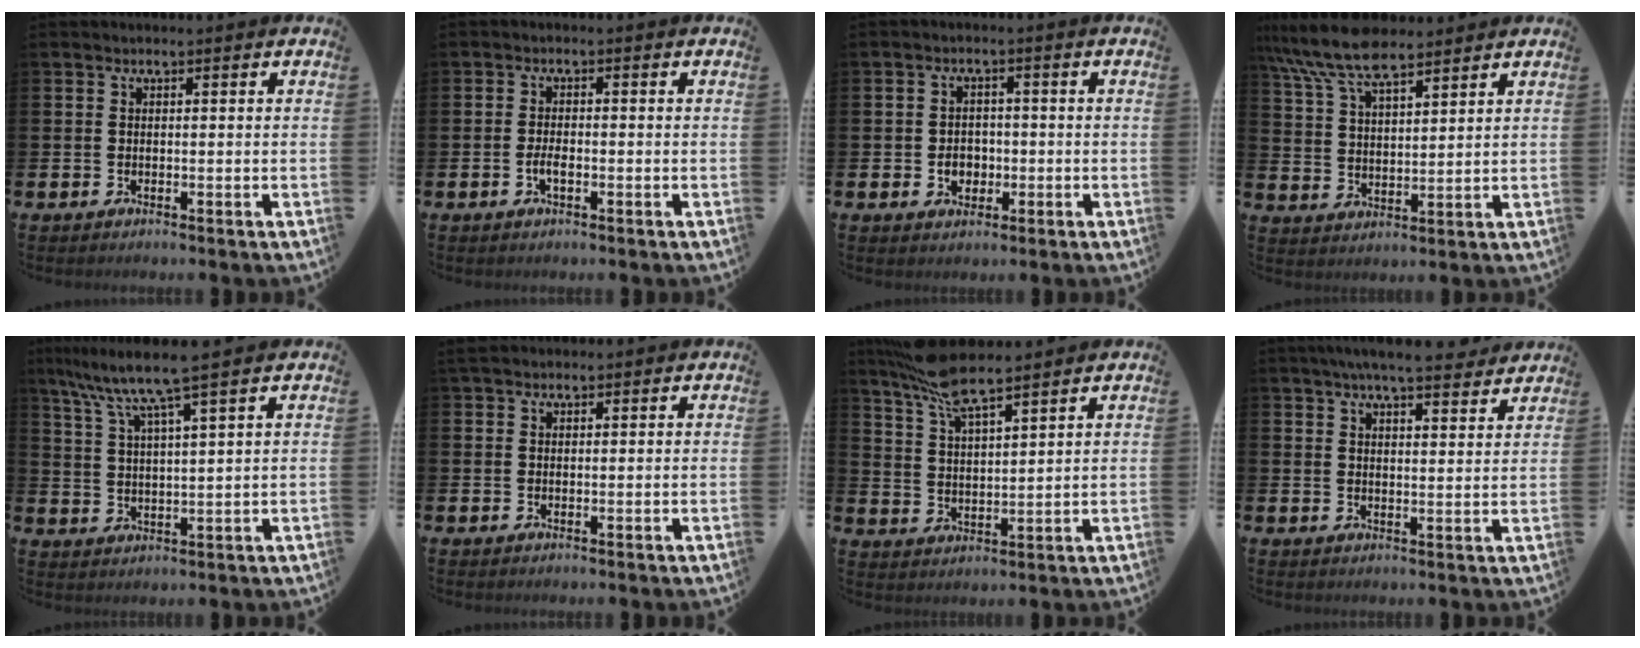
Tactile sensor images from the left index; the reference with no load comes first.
{"total": 1.9, "force": [-0.7, 0.8, 1.6], "torque": [-0.039, 0.005, -0.012]}
{"total": 2.9, "force": [-0.7, 2.4, 1.4], "torque": [-0.016, -0.001, -0.021]}
{"total": 8.8, "force": [7.6, 2.5, 3.7], "torque": [-0.096, -0.027, 0.138]}
{"total": 7.4, "force": [6.0, 0.1, 4.3], "torque": [-0.110, -0.024, 0.102]}
{"total": 1.5, "force": [1.3, 0.6, 0.4], "torque": [-0.003, 0.004, 0.021]}
{"total": 7.7, "force": [6.9, 1.2, 3.2], "torque": [-0.091, -0.024, 0.127]}
{"total": 6.0, "force": [5.6, 0.3, 2.0], "torque": [-0.039, -0.027, 0.098]}